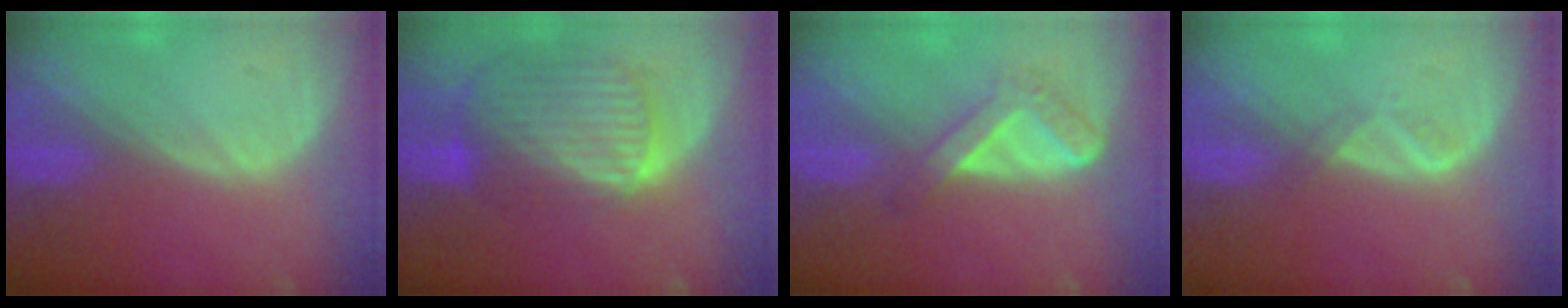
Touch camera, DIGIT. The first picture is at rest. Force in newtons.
{"total": 10.3, "press": 8.7, "slide": 5.6}
{"total": 5.5, "press": 4.7, "slide": 2.9}
{"total": 1.6, "press": 1.5, "slide": 0.7}